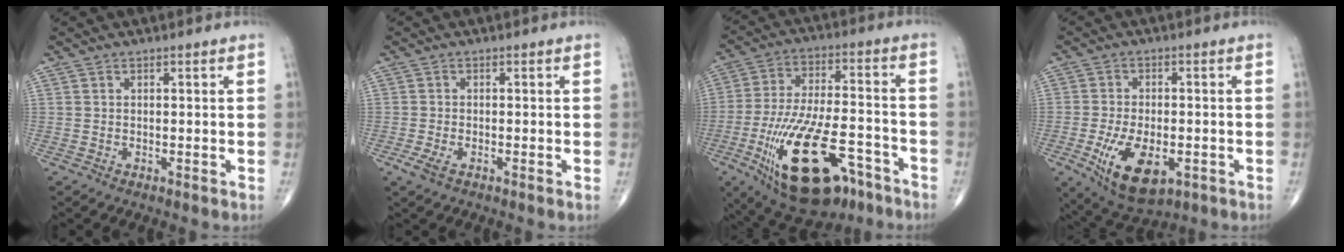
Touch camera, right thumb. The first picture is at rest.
{"total": 2.3, "force": [-1.2, 0.8, 1.8], "torque": [-0.047, -0.004, -0.027]}
{"total": 23.6, "force": [-11.3, 10.5, 17.9], "torque": [-0.353, 0.035, -0.177]}
{"total": 12.1, "force": [-4.1, 6.2, 9.6], "torque": [-0.165, -0.003, -0.057]}